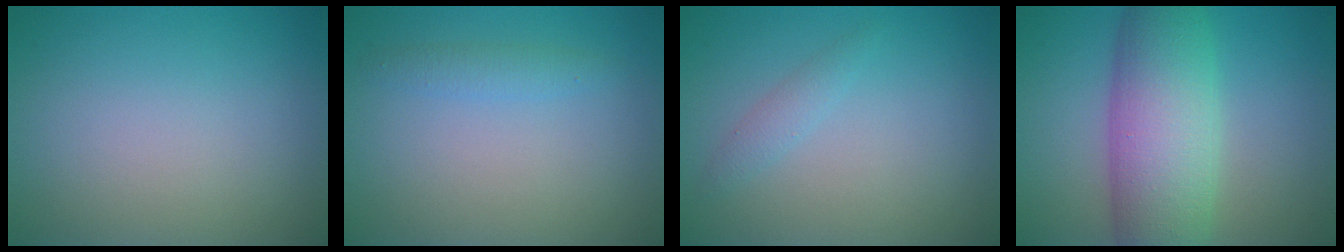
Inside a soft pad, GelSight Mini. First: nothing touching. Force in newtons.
{"total": 1.3, "press": 1.3, "slide": 0.0}
{"total": 1.2, "press": 1.2, "slide": 0.0}
{"total": 9.3, "press": 9.3, "slide": 0.2}